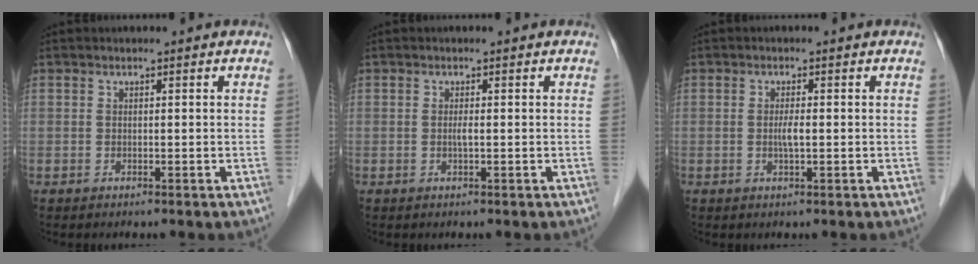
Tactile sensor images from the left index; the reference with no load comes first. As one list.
[{"total": 0.8, "force": [-0.1, 0.0, 0.8], "torque": [-0.018, -0.001, -0.002]}, {"total": 1.7, "force": [-0.1, 0.2, 1.7], "torque": [-0.035, 0.000, -0.002]}]